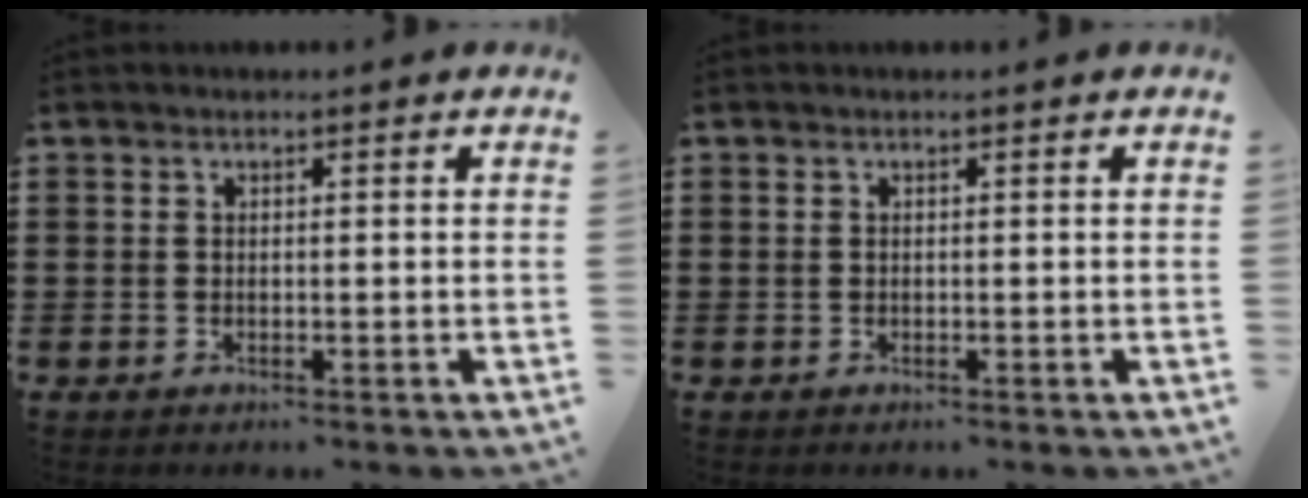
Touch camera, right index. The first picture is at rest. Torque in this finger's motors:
{"motor_torque": [1.75, 0.39, -0.01, -0.01]}